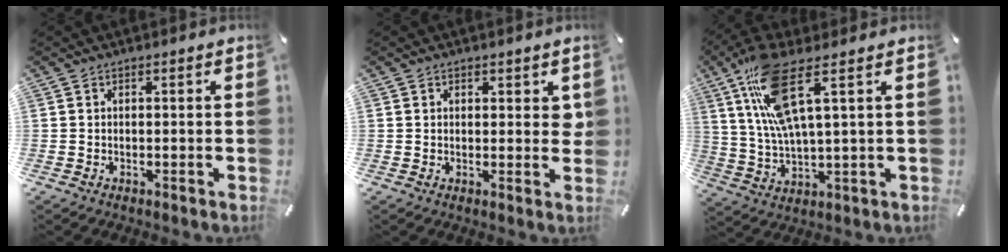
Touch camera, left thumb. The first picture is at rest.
{"total": 2.0, "force": [1.1, 1.4, 0.9], "torque": [0.006, -0.005, 0.014]}
{"total": 13.7, "force": [6.3, 3.6, 11.6], "torque": [-0.252, -0.010, 0.109]}